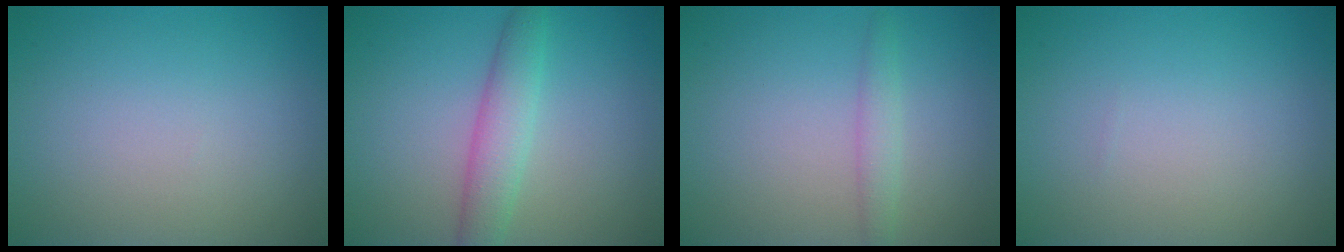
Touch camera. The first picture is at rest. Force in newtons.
{"total": 3.3, "press": 3.3, "slide": 0.1}
{"total": 1.5, "press": 1.5, "slide": 0.0}
{"total": 0.0}